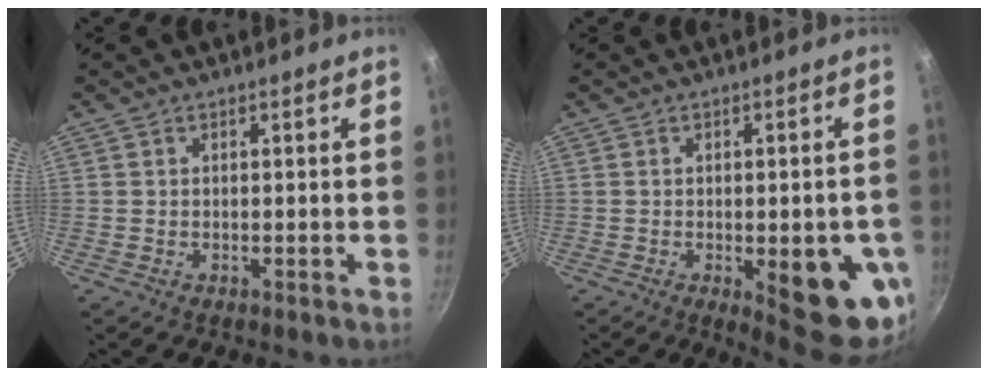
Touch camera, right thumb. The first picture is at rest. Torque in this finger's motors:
{"motor_torque": [2.21, 1.75, 1.67, -0.29, 0.36]}